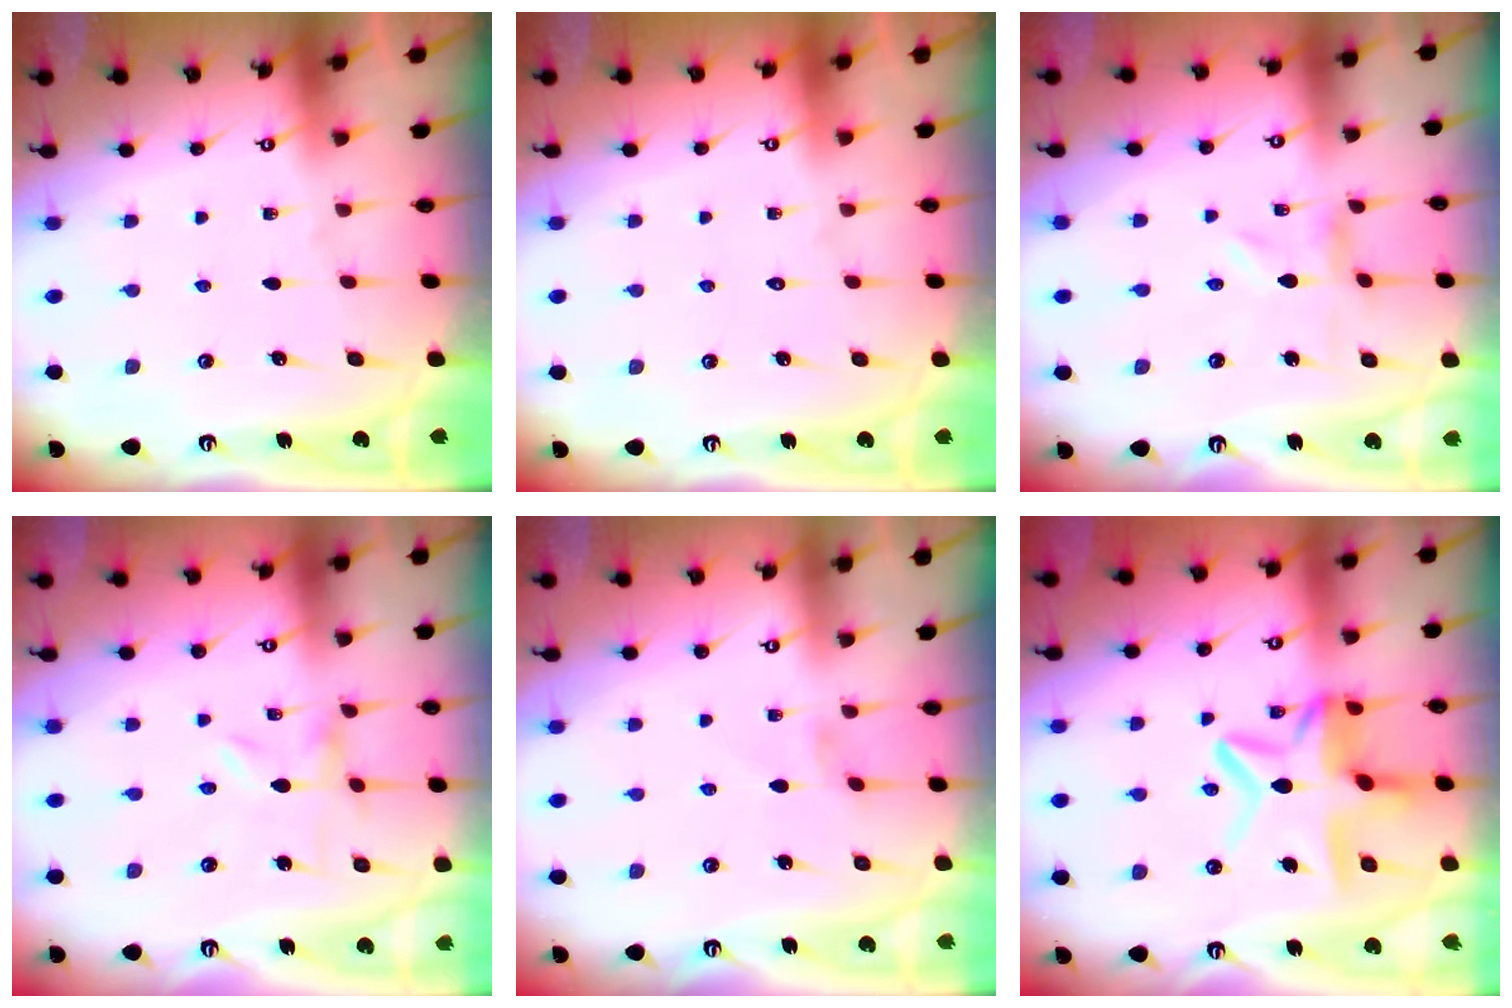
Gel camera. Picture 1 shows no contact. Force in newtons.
{"total": 1.5, "press": 1.5, "slide": 0.1}
{"total": 0.0}
{"total": 0.0}
{"total": 0.7, "press": 0.6, "slide": 0.4}
{"total": 11.7, "press": 11.7, "slide": 1.3}